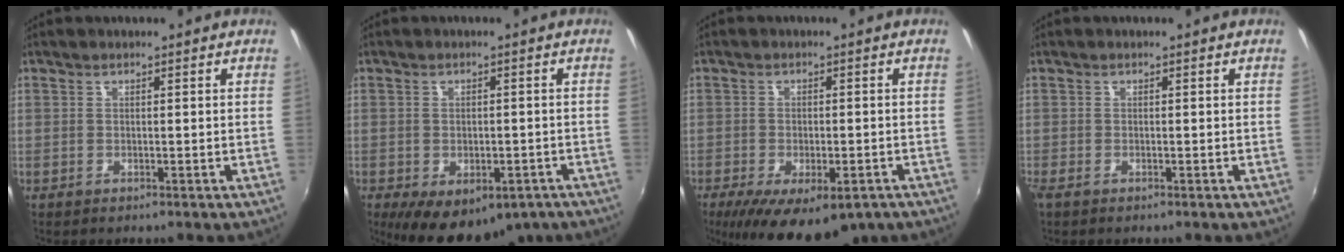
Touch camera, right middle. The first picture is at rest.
{"total": 14.4, "force": [-8.7, 7.7, 8.5], "torque": [-0.161, -0.026, -0.102]}
{"total": 14.6, "force": [-9.1, 6.0, 9.7], "torque": [-0.189, -0.043, -0.124]}
{"total": 1.0, "force": [-0.8, 0.4, 0.6], "torque": [-0.013, -0.006, -0.016]}